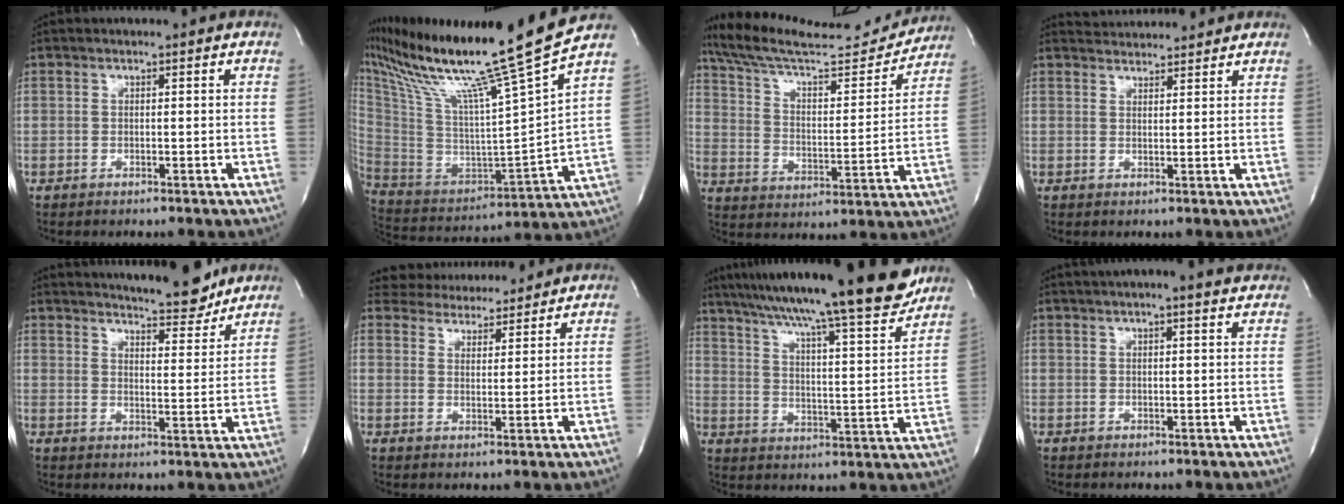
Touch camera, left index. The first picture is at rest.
{"total": 24.6, "force": [19.0, -3.2, 15.3], "torque": [-0.279, -0.059, 0.319]}
{"total": 19.1, "force": [18.0, 2.3, 6.1], "torque": [-0.103, -0.015, 0.273]}
{"total": 4.9, "force": [4.9, 0.5, 0.4], "torque": [-0.011, 0.022, 0.069]}
{"total": 9.4, "force": [8.9, 1.1, 3.1], "torque": [-0.045, -0.018, 0.118]}
{"total": 8.4, "force": [8.0, 2.2, 1.3], "torque": [-0.016, 0.008, 0.117]}
{"total": 22.8, "force": [19.2, 0.5, 12.3], "torque": [-0.200, -0.019, 0.279]}
{"total": 7.1, "force": [6.0, 0.5, 3.8], "torque": [-0.058, 0.019, 0.068]}